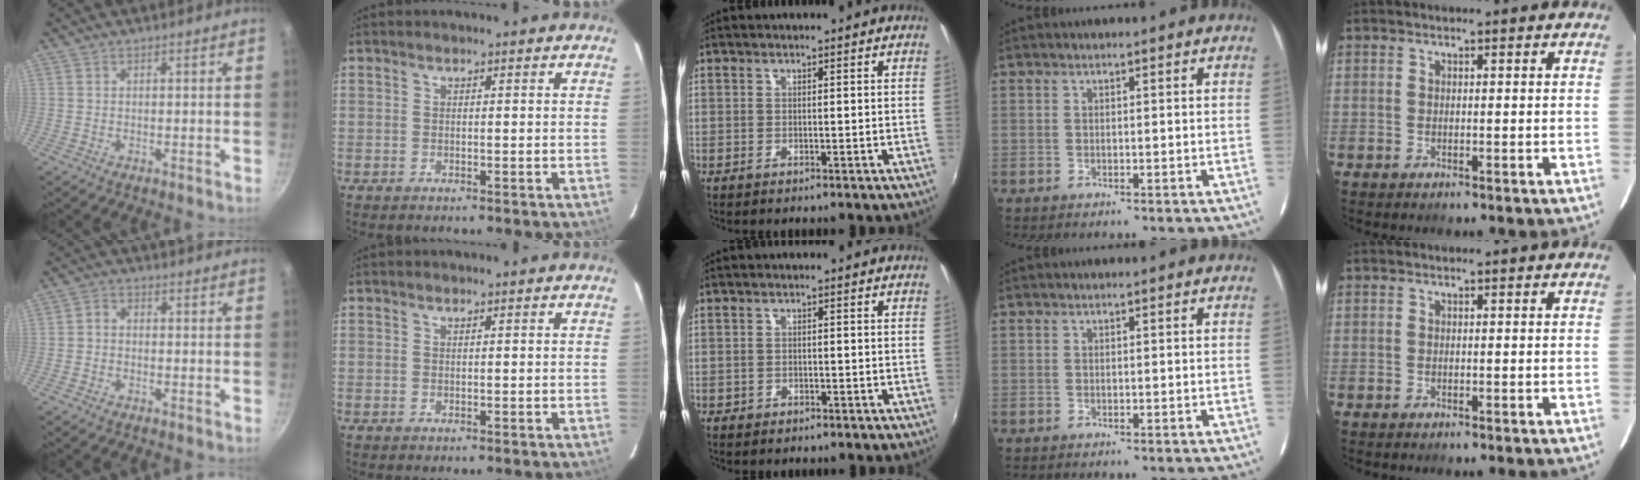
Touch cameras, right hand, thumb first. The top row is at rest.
{"thumb": {"total": 2.1, "force": [-1.0, 1.5, 1.1], "torque": [-0.024, 0.016, -0.026]}, "middle": {"total": 2.1, "force": [-1.3, 1.4, 0.8], "torque": [-0.019, -0.006, -0.022]}}